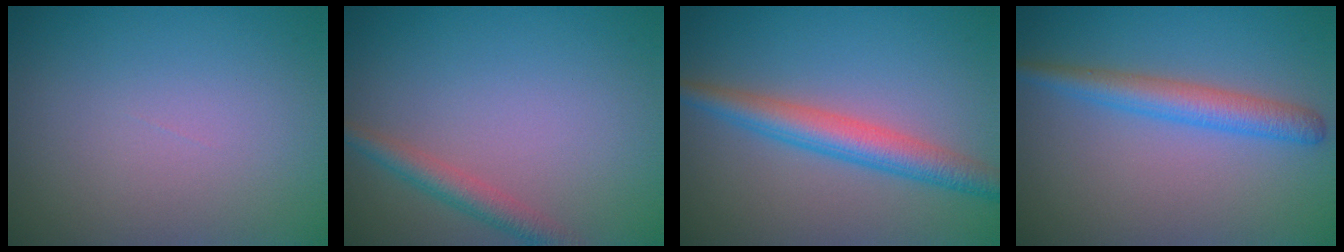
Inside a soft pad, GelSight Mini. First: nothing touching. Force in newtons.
{"total": 2.4, "press": 2.4, "slide": 0.0}
{"total": 4.3, "press": 4.3, "slide": 0.3}
{"total": 3.4, "press": 3.4, "slide": 0.0}